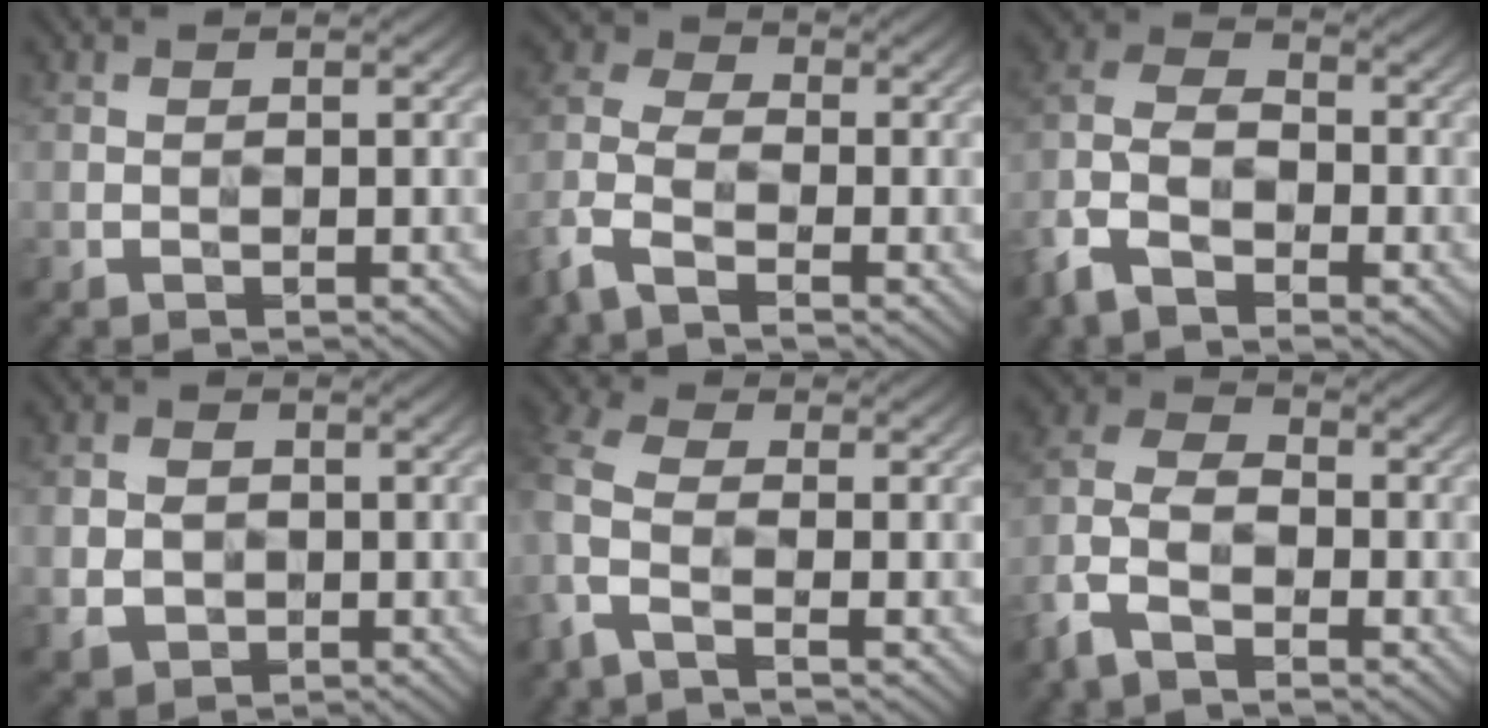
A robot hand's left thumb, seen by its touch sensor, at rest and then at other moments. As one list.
[{"total": 6.6, "force": [-3.9, 3.4, 4.1], "torque": [-0.107, -0.005, -0.097]}, {"total": 8.9, "force": [-5.0, 4.8, 5.5], "torque": [-0.130, -0.011, -0.113]}, {"total": 3.9, "force": [-0.5, 3.4, 1.8], "torque": [-0.043, -0.005, -0.012]}, {"total": 5.6, "force": [-1.9, 2.6, 4.6], "torque": [-0.125, 0.003, -0.058]}, {"total": 7.5, "force": [-4.2, 4.0, 4.7], "torque": [-0.119, -0.007, -0.100]}]